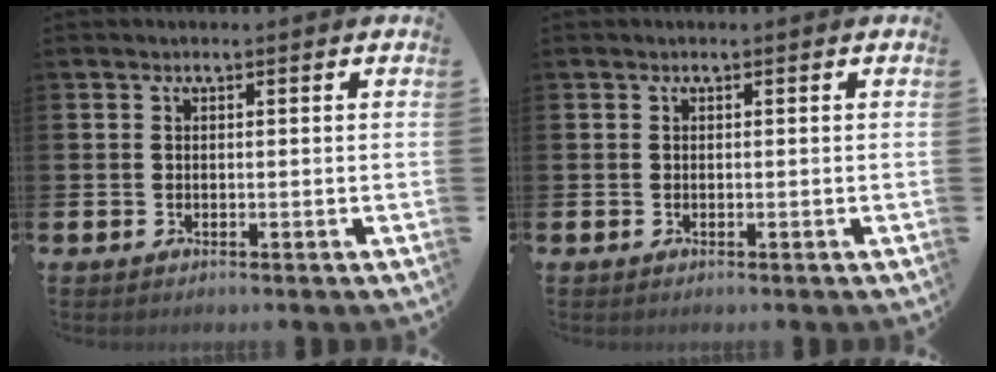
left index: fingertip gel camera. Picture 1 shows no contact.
{"total": 0.0}